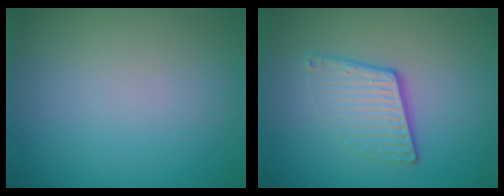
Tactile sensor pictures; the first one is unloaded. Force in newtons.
{"total": 3.9, "press": 2.6, "slide": 2.9}